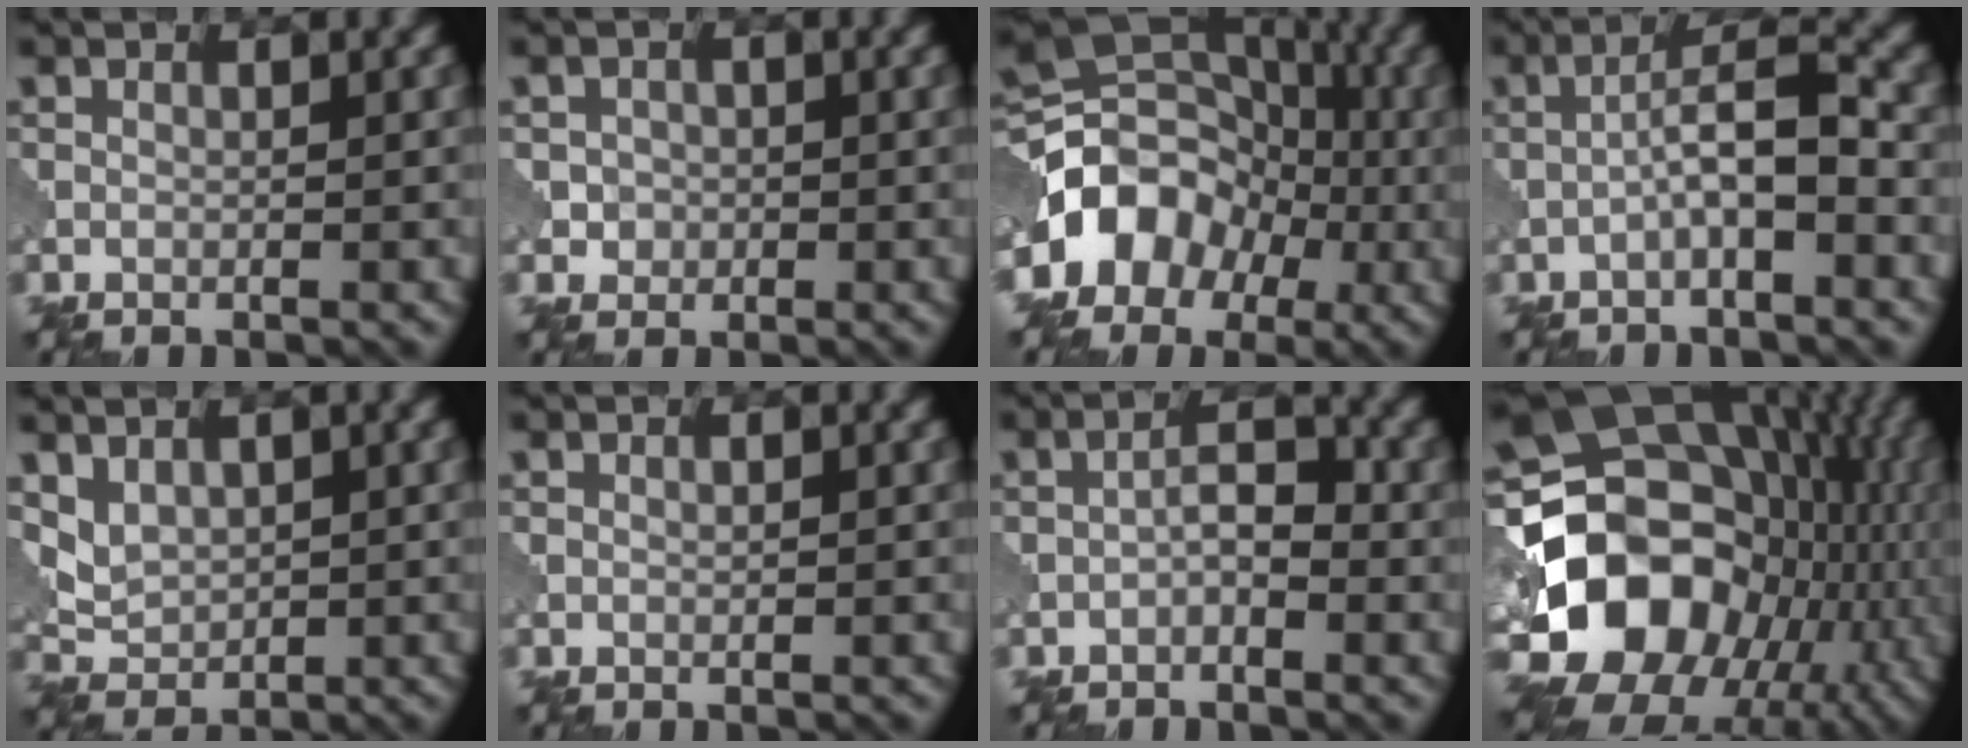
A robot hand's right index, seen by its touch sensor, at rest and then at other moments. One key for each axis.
{"total": 1.8, "fx": -0.1, "fy": 1.7, "fz": 0.4, "tx": 0.005, "ty": -0.001, "tz": -0.003}
{"total": 9.4, "fx": -3.4, "fy": 7.4, "fz": 4.6, "tx": -0.069, "ty": 0.021, "tz": -0.080}
{"total": 4.6, "fx": -1.3, "fy": 0.9, "fz": 4.3, "tx": -0.075, "ty": 0.018, "tz": -0.031}
{"total": 2.9, "fx": 1.1, "fy": 2.1, "fz": 1.7, "tx": -0.038, "ty": -0.004, "tz": 0.026}
{"total": 0.0}
{"total": 2.3, "fx": -0.9, "fy": 0.9, "fz": 1.9, "tx": -0.033, "ty": 0.009, "tz": -0.023}
{"total": 18.4, "fx": -3.2, "fy": 14.8, "fz": 10.5, "tx": -0.198, "ty": -0.007, "tz": -0.057}